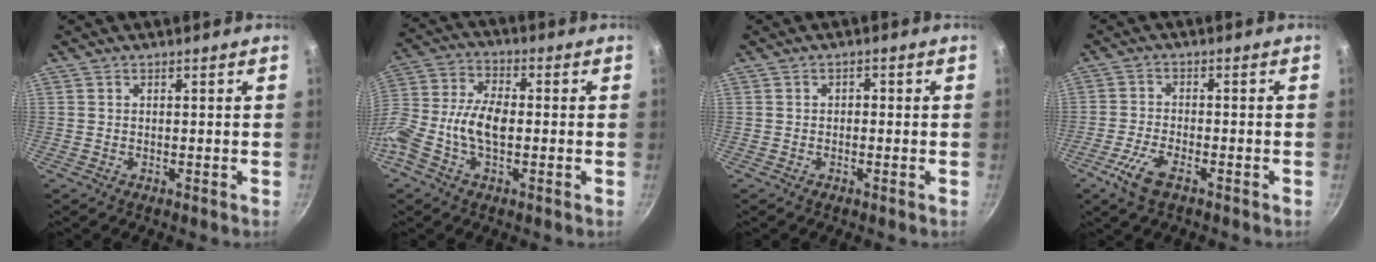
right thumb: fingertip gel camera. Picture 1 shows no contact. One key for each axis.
{"total": 11.7, "fx": -1.6, "fy": 6.5, "fz": 9.6, "tx": -0.204, "ty": 0.027, "tz": -0.048}
{"total": 1.2, "fx": -0.2, "fy": 0.9, "fz": 0.7, "tx": -0.009, "ty": 0.006, "tz": -0.005}
{"total": 6.1, "fx": -3.5, "fy": 2.2, "fz": 4.6, "tx": -0.102, "ty": 0.014, "tz": -0.072}